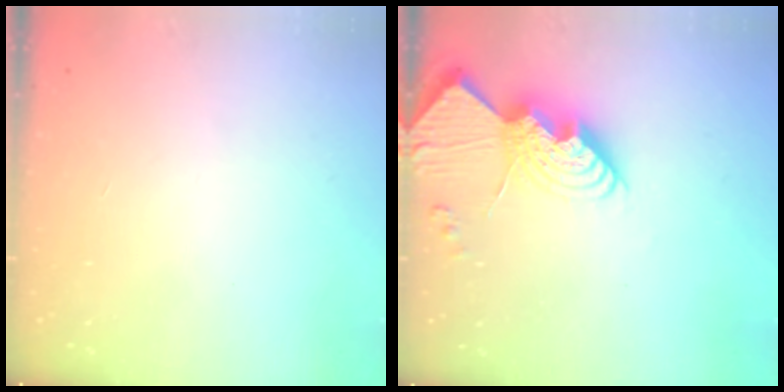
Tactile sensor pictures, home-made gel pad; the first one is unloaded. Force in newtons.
{"total": 15.8, "press": 15.8, "slide": 1.3}